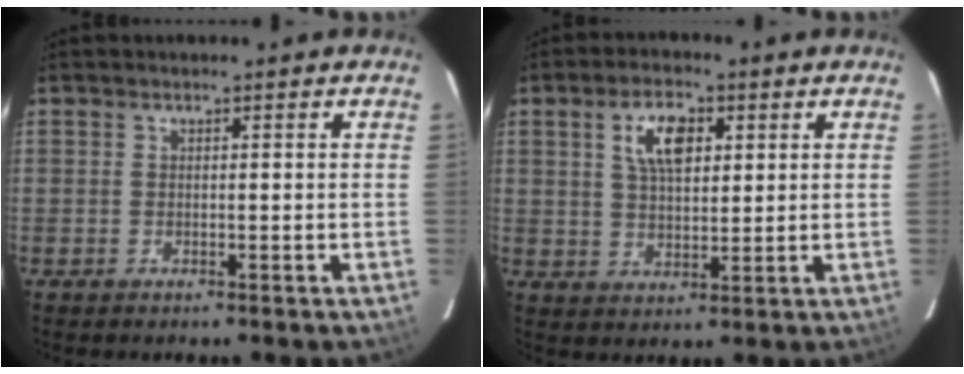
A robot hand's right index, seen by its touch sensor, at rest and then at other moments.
{"total": 7.4, "force": [2.7, 3.7, 5.9], "torque": [-0.107, 0.014, 0.052]}